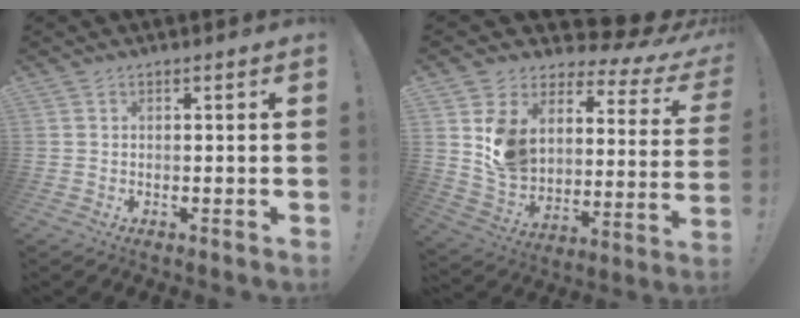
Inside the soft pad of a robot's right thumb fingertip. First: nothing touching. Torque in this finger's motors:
{"motor_torque": [1.69, 2.22, 1.49, 1.24, 0.03]}